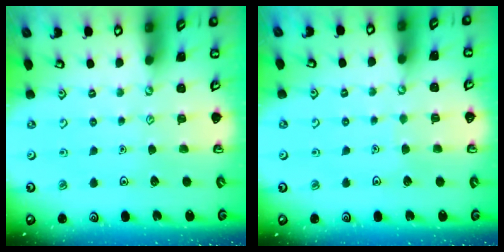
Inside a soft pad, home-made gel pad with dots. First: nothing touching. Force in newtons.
{"total": 1.3, "press": 1.3, "slide": 0.1}